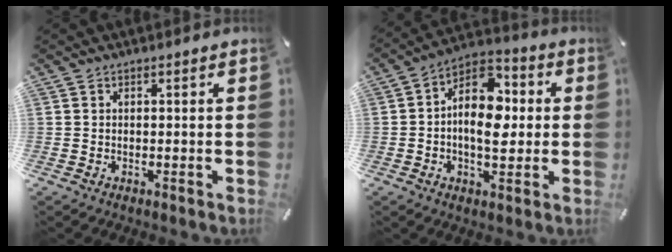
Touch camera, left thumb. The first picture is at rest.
{"total": 12.5, "force": [0.2, 8.2, 9.4], "torque": [-0.164, -0.010, 0.001]}